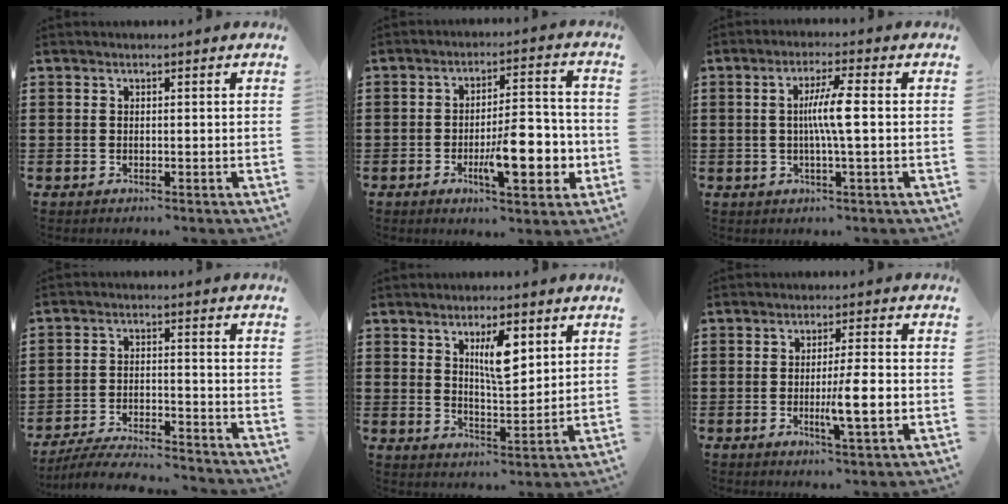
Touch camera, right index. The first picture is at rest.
{"total": 11.0, "force": [-3.2, 3.8, 9.8], "torque": [-0.134, -0.002, -0.049]}
{"total": 5.5, "force": [0.0, 0.1, 5.5], "torque": [-0.100, -0.003, -0.004]}
{"total": 5.8, "force": [-5.6, 0.1, 1.6], "torque": [-0.038, -0.005, -0.110]}
{"total": 6.7, "force": [2.9, 2.2, 5.6], "torque": [-0.095, -0.004, 0.044]}
{"total": 6.8, "force": [-1.4, 0.6, 6.6], "torque": [-0.116, -0.011, -0.025]}